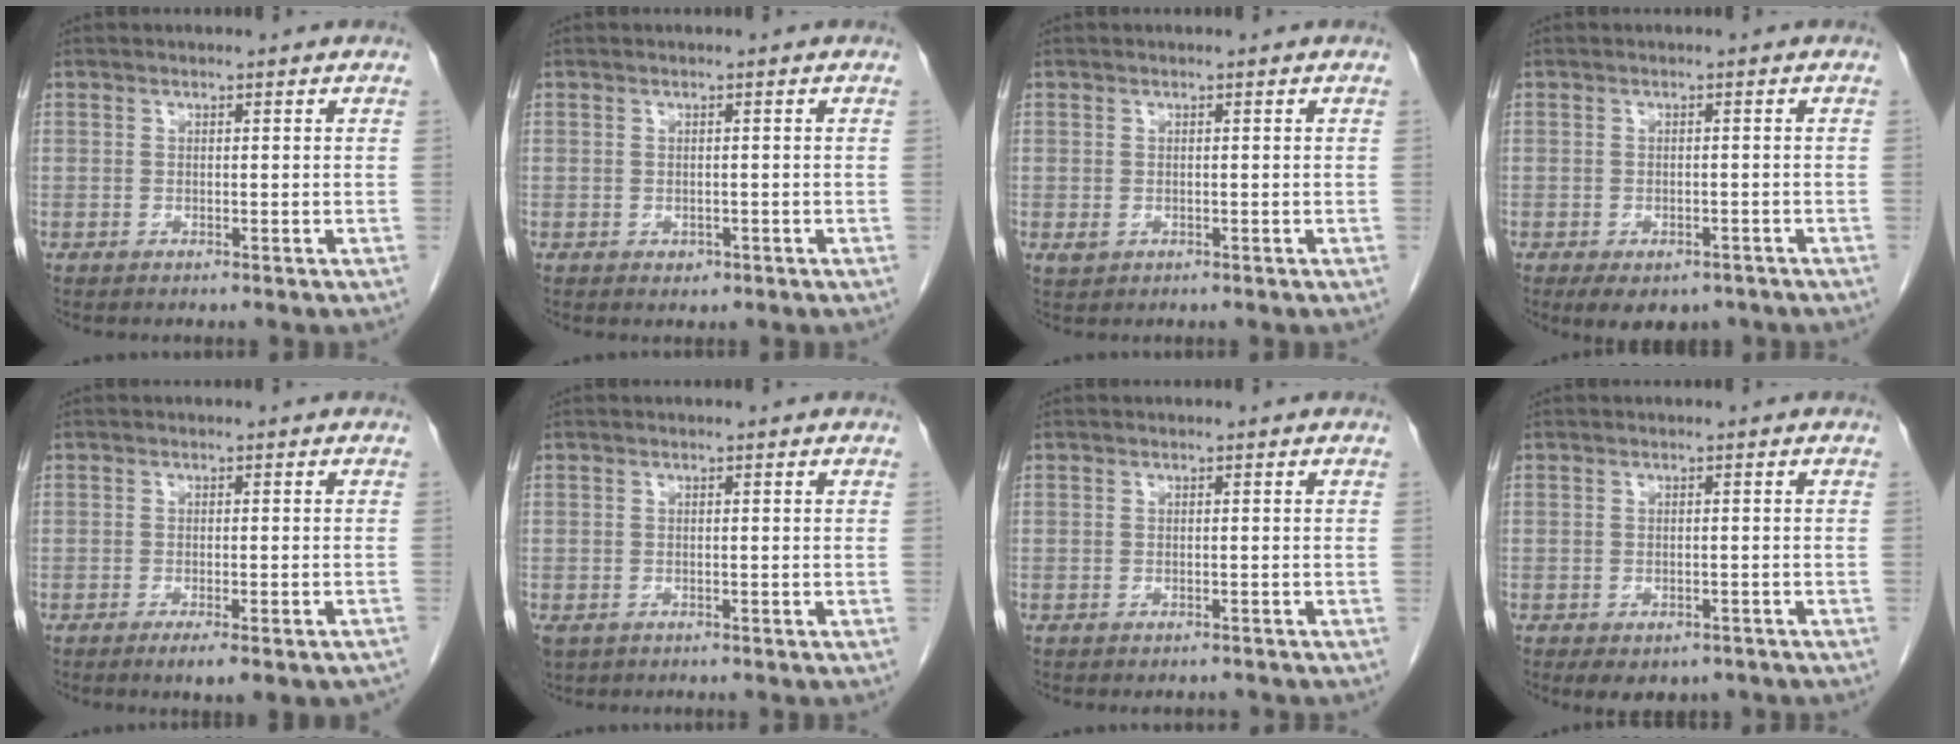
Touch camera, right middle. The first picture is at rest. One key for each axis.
{"total": 1.0, "fx": -0.4, "fy": 0.8, "fz": 0.5, "tx": -0.008, "ty": 0.001, "tz": 0.000}
{"total": 1.2, "fx": -0.2, "fy": 0.9, "fz": 0.6, "tx": -0.015, "ty": -0.001, "tz": 0.002}
{"total": 6.9, "fx": -5.0, "fy": 3.6, "fz": 3.2, "tx": -0.036, "ty": 0.000, "tz": -0.066}
{"total": 6.2, "fx": -4.8, "fy": 1.1, "fz": 3.9, "tx": -0.037, "ty": -0.007, "tz": -0.060}
{"total": 2.8, "fx": -1.6, "fy": 2.1, "fz": 1.1, "tx": -0.023, "ty": -0.003, "tz": -0.023}
{"total": 1.4, "fx": -1.3, "fy": 0.4, "fz": 0.2, "tx": -0.007, "ty": -0.003, "tz": -0.017}
{"total": 5.7, "fx": -4.2, "fy": 3.1, "fz": 2.3, "tx": -0.021, "ty": 0.003, "tz": -0.052}